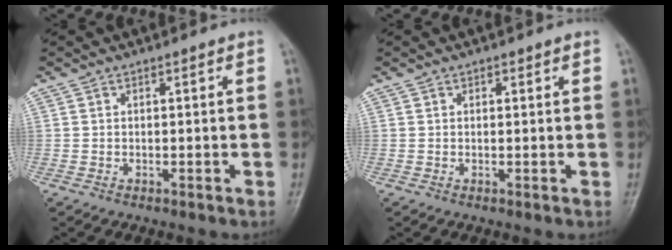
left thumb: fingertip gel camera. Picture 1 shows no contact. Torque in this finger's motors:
{"motor_torque": [-0.30, -0.03, -0.14, 0.27, 0.03]}